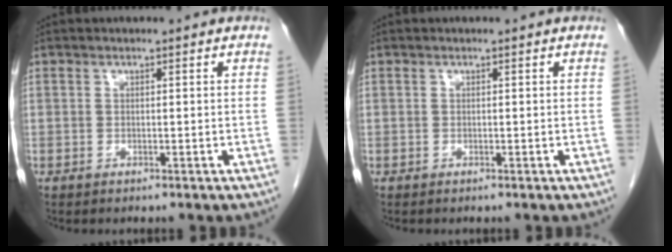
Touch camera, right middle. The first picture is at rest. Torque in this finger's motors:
{"motor_torque": [-0.20, -0.27, -0.13, -0.02]}